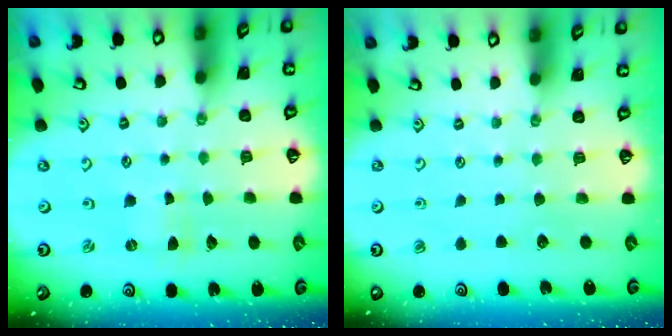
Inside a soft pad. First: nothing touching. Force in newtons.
{"total": 0.0}